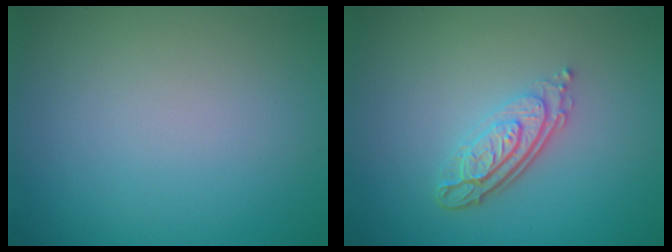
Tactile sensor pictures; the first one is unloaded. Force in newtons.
{"total": 4.1, "press": 2.9, "slide": 2.8}